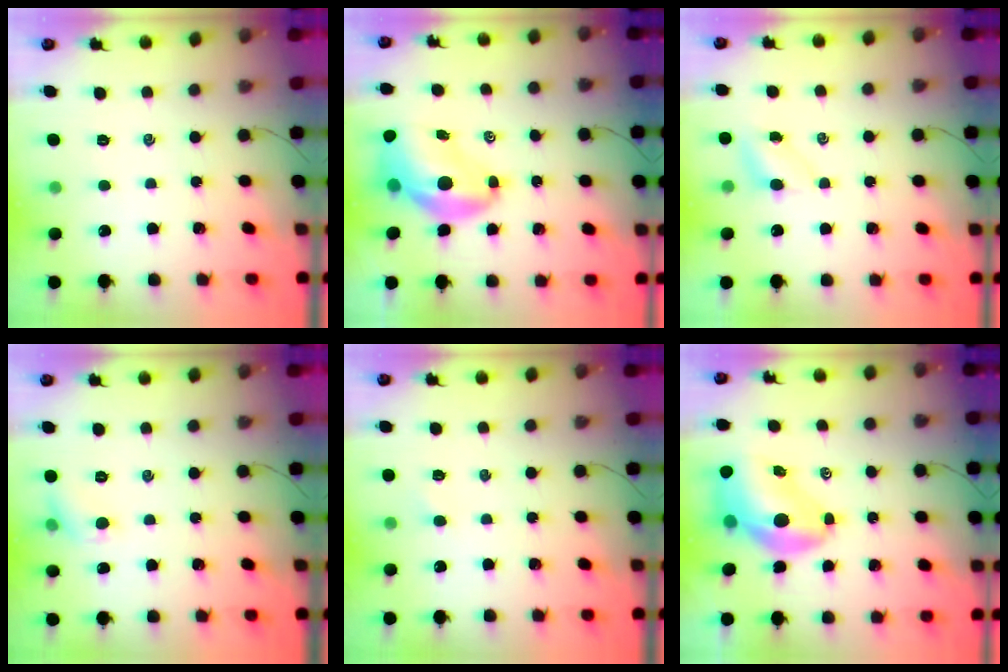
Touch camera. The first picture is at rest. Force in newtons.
{"total": 10.4, "press": 10.0, "slide": 3.0}
{"total": 4.2, "press": 4.0, "slide": 1.1}
{"total": 5.6, "press": 5.4, "slide": 1.5}
{"total": 1.4, "press": 1.3, "slide": 0.4}
{"total": 9.9, "press": 9.4, "slide": 3.0}